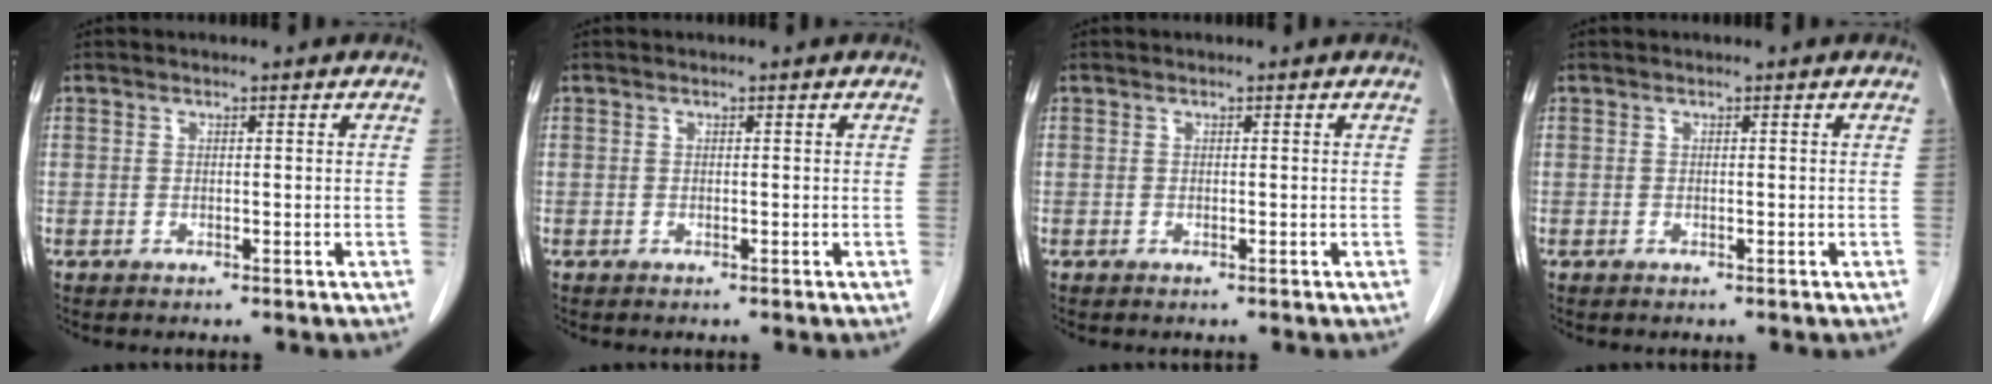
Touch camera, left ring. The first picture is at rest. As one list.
[{"total": 0.0}, {"total": 0.0}, {"total": 0.0}]